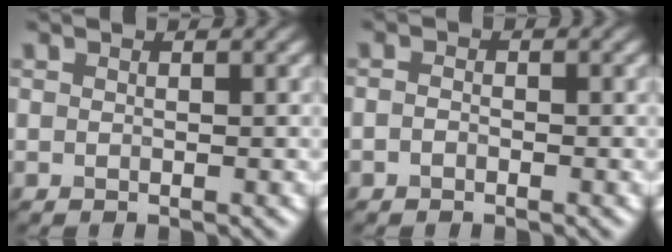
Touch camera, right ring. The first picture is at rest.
{"total": 0.7, "force": [-0.4, 0.4, 0.5], "torque": [-0.010, 0.000, -0.010]}